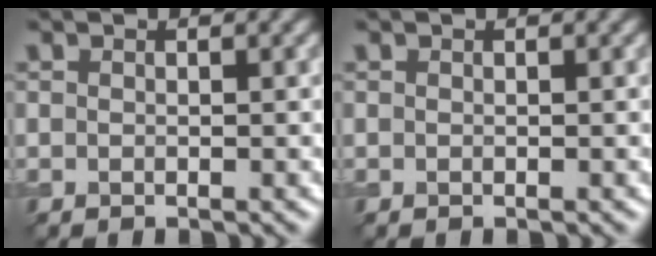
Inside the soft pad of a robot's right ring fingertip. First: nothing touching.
{"total": 0.0}